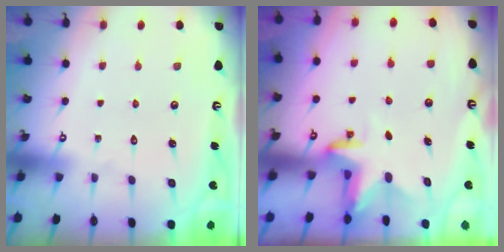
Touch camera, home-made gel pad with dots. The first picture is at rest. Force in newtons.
{"total": 3.4, "press": 3.4, "slide": 0.2}